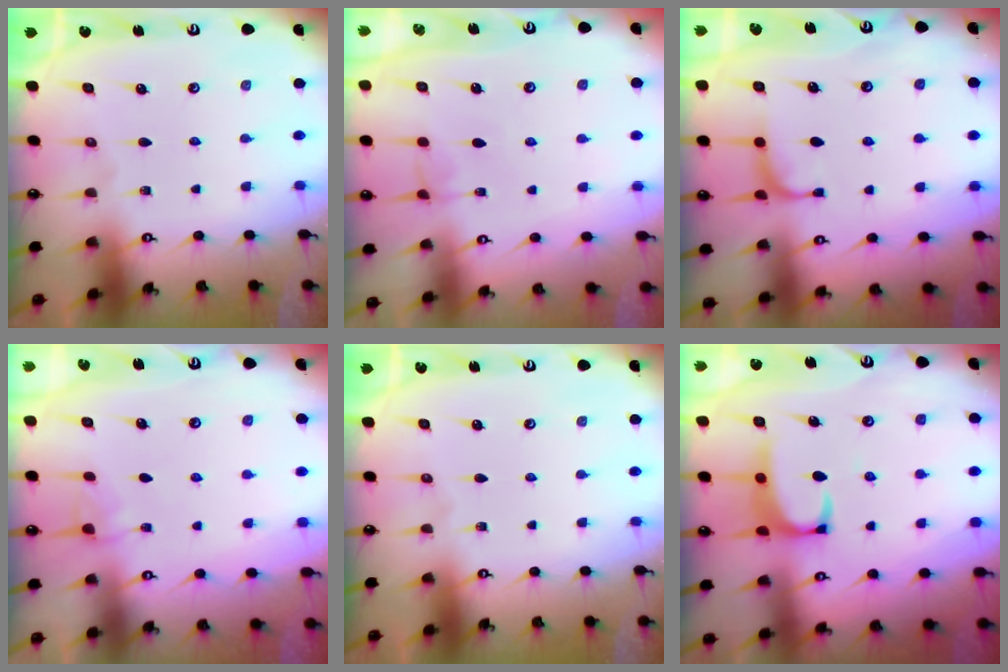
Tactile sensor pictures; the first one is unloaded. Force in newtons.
{"total": 2.8, "press": 2.7, "slide": 0.4}
{"total": 0.0}
{"total": 1.3, "press": 1.2, "slide": 0.5}
{"total": 0.0}
{"total": 2.5, "press": 2.4, "slide": 0.8}